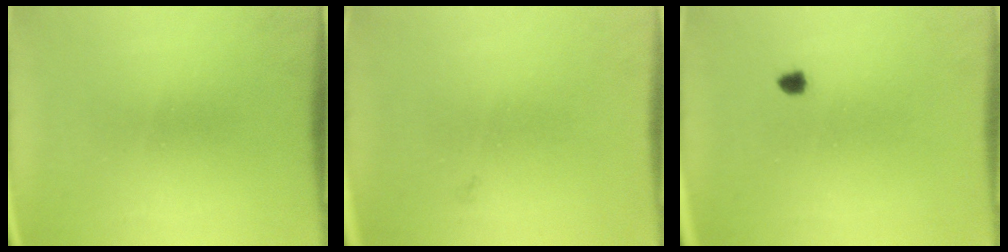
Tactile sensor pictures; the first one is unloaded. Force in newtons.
{"total": 0.7}
{"total": 1.1}